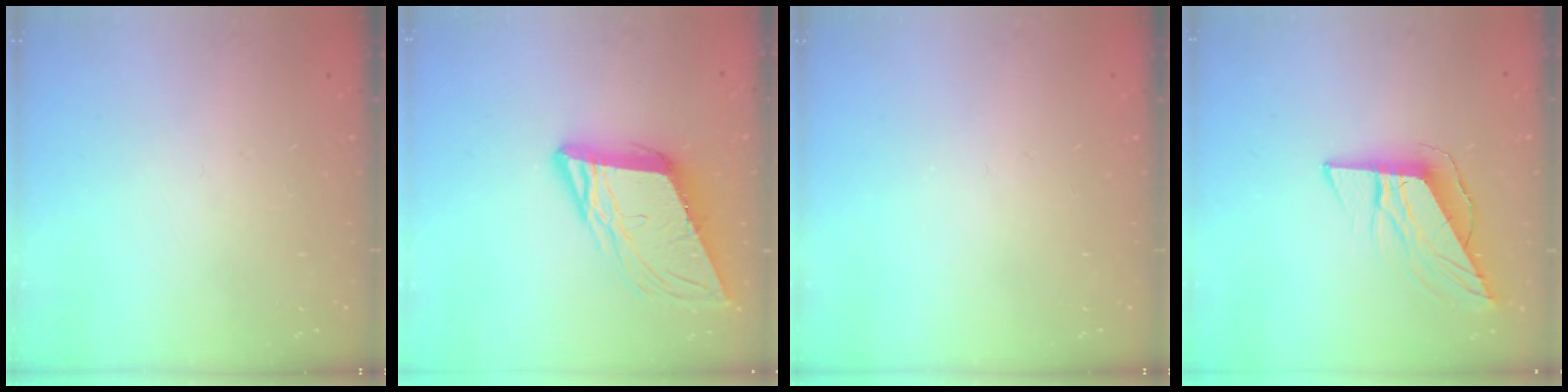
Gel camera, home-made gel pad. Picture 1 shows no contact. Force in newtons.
{"total": 11.6, "press": 11.2, "slide": 2.9}
{"total": 0.0}
{"total": 8.7, "press": 8.7, "slide": 0.3}